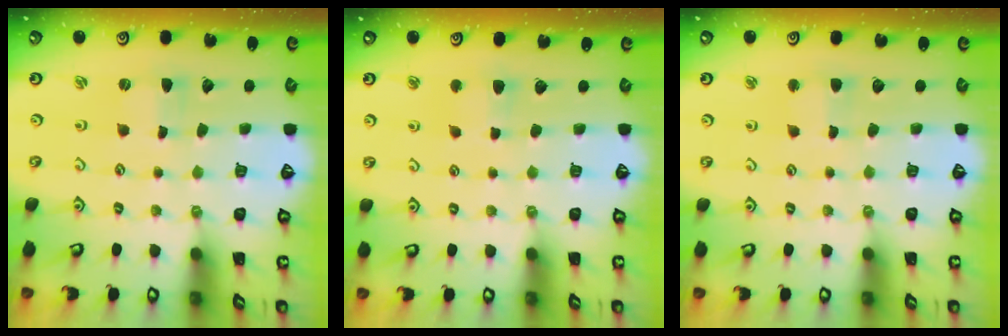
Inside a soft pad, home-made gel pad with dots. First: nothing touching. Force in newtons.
{"total": 3.4, "press": 3.3, "slide": 0.5}
{"total": 2.5, "press": 2.4, "slide": 0.4}